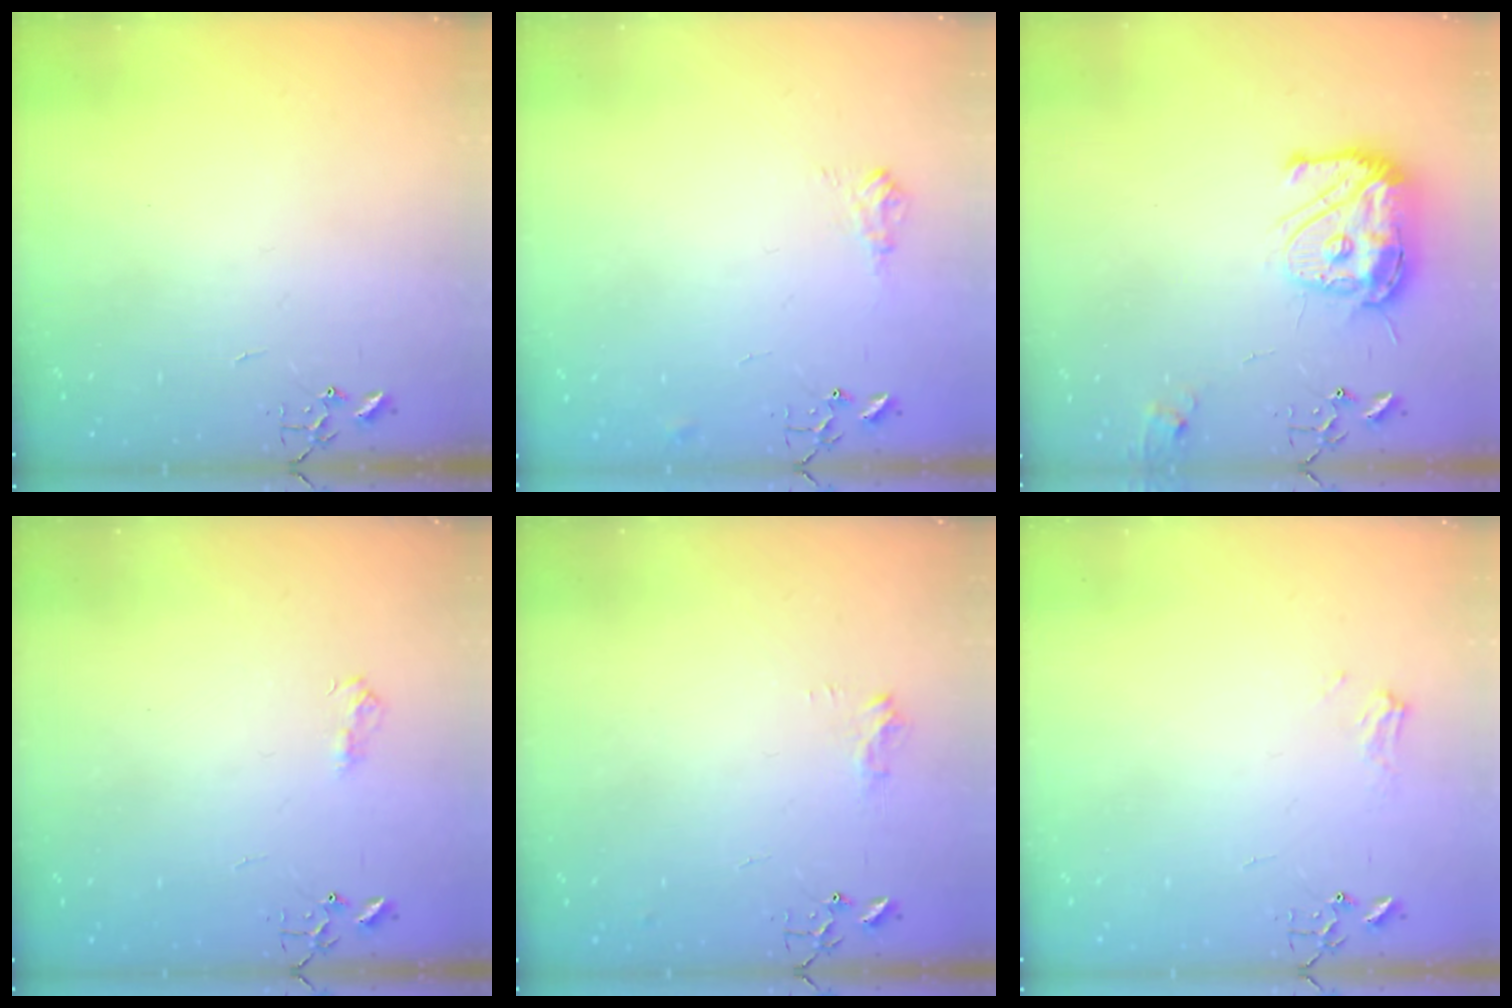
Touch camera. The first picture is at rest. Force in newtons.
{"total": 7.3, "press": 7.3, "slide": 1.0}
{"total": 16.6, "press": 16.5, "slide": 1.6}
{"total": 7.3, "press": 7.2, "slide": 0.8}
{"total": 8.7, "press": 8.7, "slide": 0.9}
{"total": 6.7, "press": 6.7, "slide": 0.7}